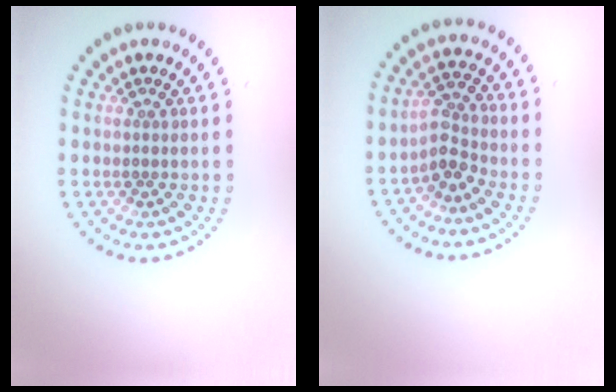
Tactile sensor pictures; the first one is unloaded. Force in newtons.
{"total": 2.6, "press": 2.0, "slide": 1.6}